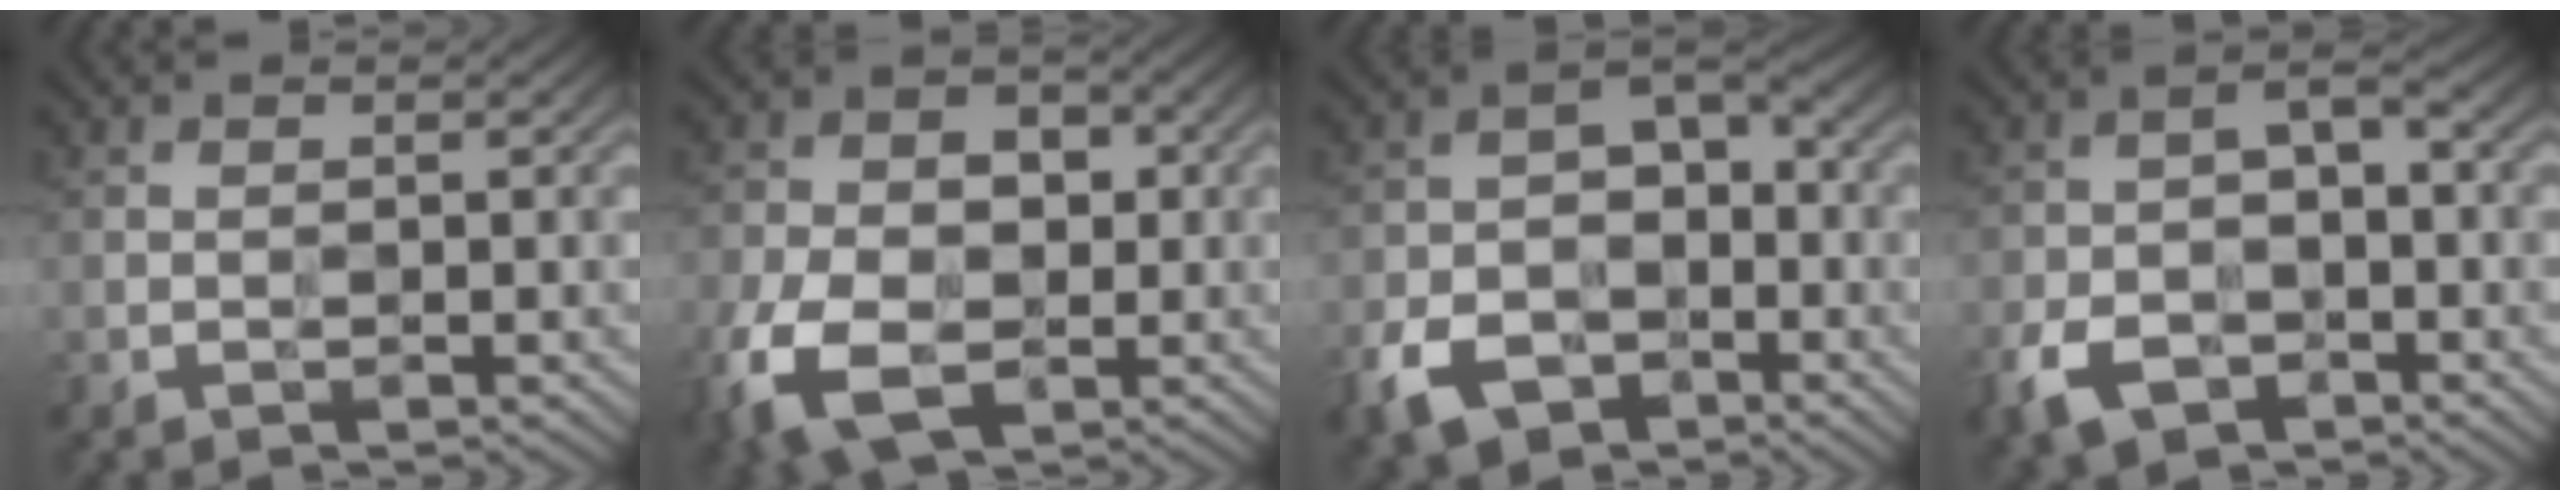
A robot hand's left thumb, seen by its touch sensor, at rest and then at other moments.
{"total": 12.7, "force": [-4.0, 8.7, 8.3], "torque": [-0.177, -0.036, -0.065]}
{"total": 9.6, "force": [-4.9, 6.3, 5.4], "torque": [-0.107, -0.017, -0.102]}
{"total": 7.7, "force": [-3.6, 4.5, 5.1], "torque": [-0.102, -0.007, -0.074]}